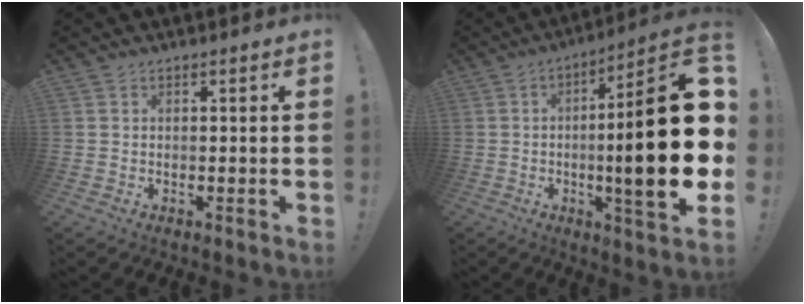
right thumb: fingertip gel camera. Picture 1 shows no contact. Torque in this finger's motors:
{"motor_torque": [1.72, 3.29, 2.21, -0.56, 0.60]}